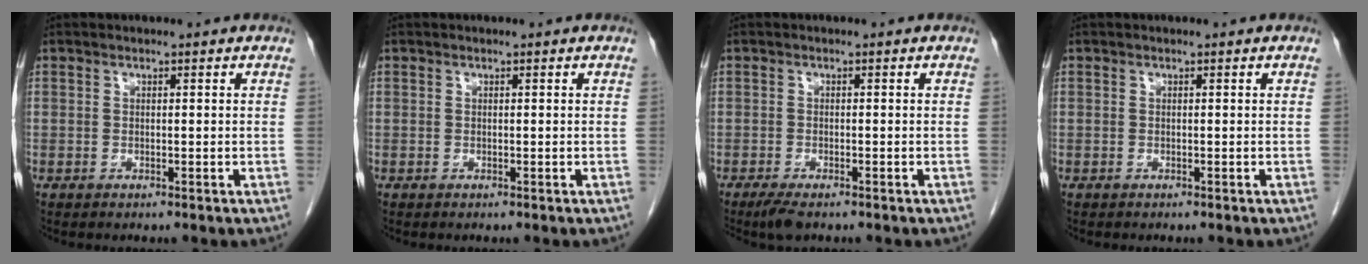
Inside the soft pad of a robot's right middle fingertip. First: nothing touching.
{"total": 0.0}
{"total": 2.9, "force": [-2.1, 0.7, 1.8], "torque": [-0.037, -0.007, -0.035]}
{"total": 0.0}